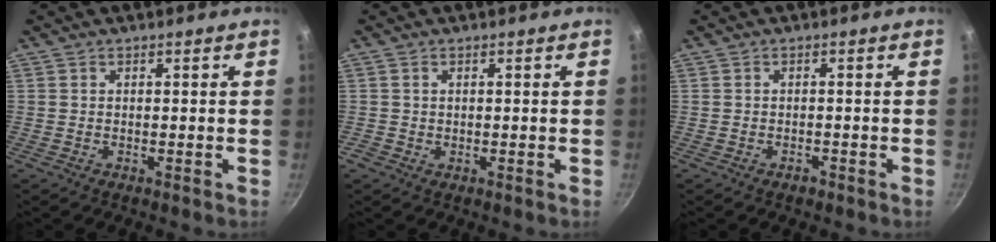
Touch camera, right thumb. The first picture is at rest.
{"total": 0.8, "force": [0.2, 0.8, 0.3], "torque": [-0.001, 0.002, 0.001]}
{"total": 1.0, "force": [-0.8, 0.5, 0.4], "torque": [-0.007, 0.009, -0.009]}